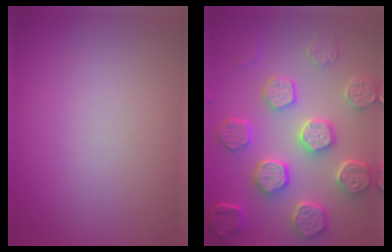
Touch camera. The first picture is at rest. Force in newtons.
{"total": 8.0, "press": 6.4, "slide": 4.7}